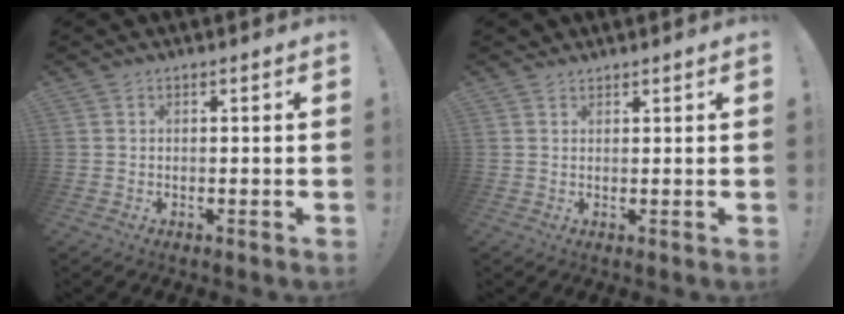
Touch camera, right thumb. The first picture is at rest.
{"total": 1.3, "force": [1.1, 0.6, 0.2], "torque": [-0.004, -0.005, 0.022]}